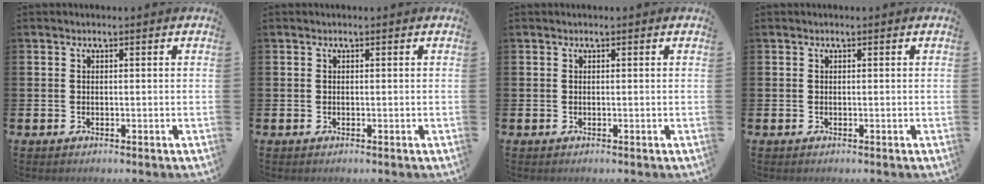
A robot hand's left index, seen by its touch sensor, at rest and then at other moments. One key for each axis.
{"total": 0.0}
{"total": 0.0}
{"total": 0.0}